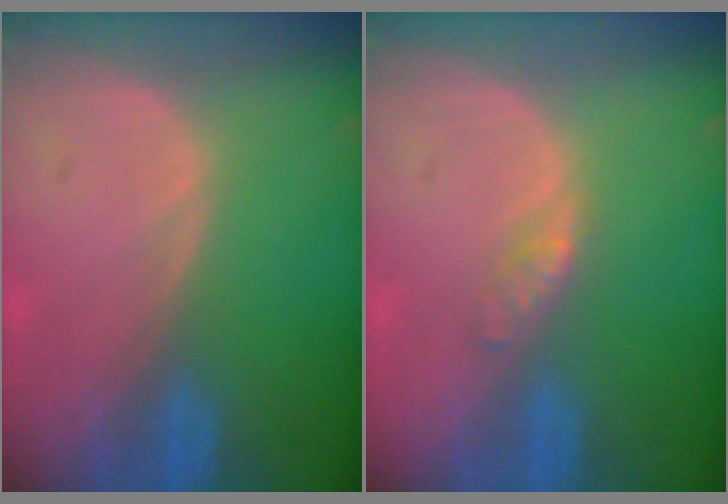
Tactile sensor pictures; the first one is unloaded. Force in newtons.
{"total": 2.0, "press": 2.0, "slide": 0.1}